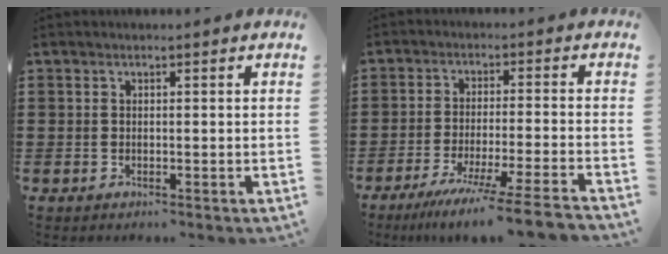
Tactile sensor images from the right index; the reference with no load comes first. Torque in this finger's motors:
{"motor_torque": [1.58, 0.56, 0.38, 0.19]}